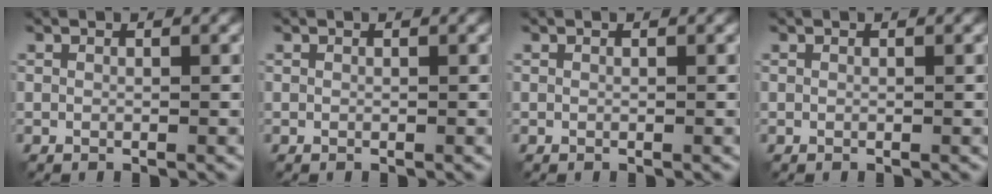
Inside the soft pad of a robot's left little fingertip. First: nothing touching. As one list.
[{"total": 0.0}, {"total": 0.0}, {"total": 0.0}]